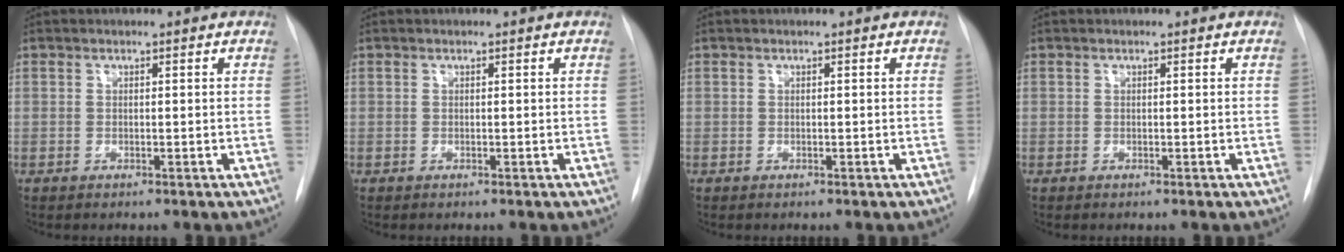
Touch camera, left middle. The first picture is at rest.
{"total": 0.0}
{"total": 0.0}
{"total": 0.0}